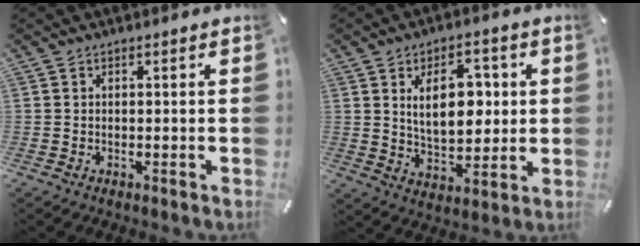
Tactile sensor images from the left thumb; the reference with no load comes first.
{"total": 12.6, "force": [3.0, 7.7, 9.5], "torque": [-0.149, 0.002, 0.048]}